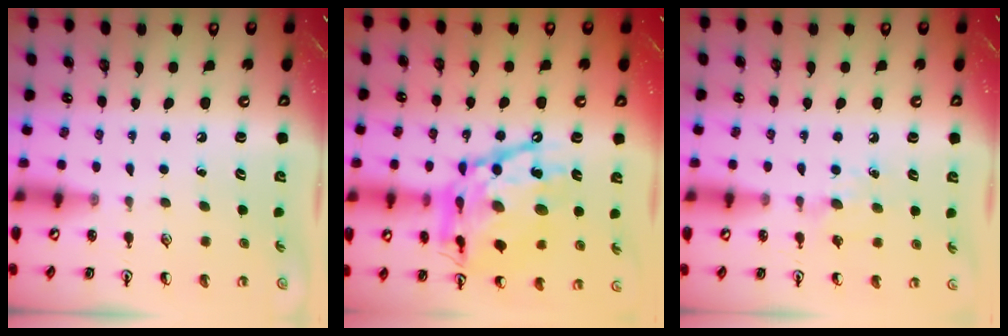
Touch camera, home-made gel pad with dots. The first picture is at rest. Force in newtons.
{"total": 22.7, "press": 22.6, "slide": 1.9}
{"total": 5.4, "press": 5.4, "slide": 0.7}